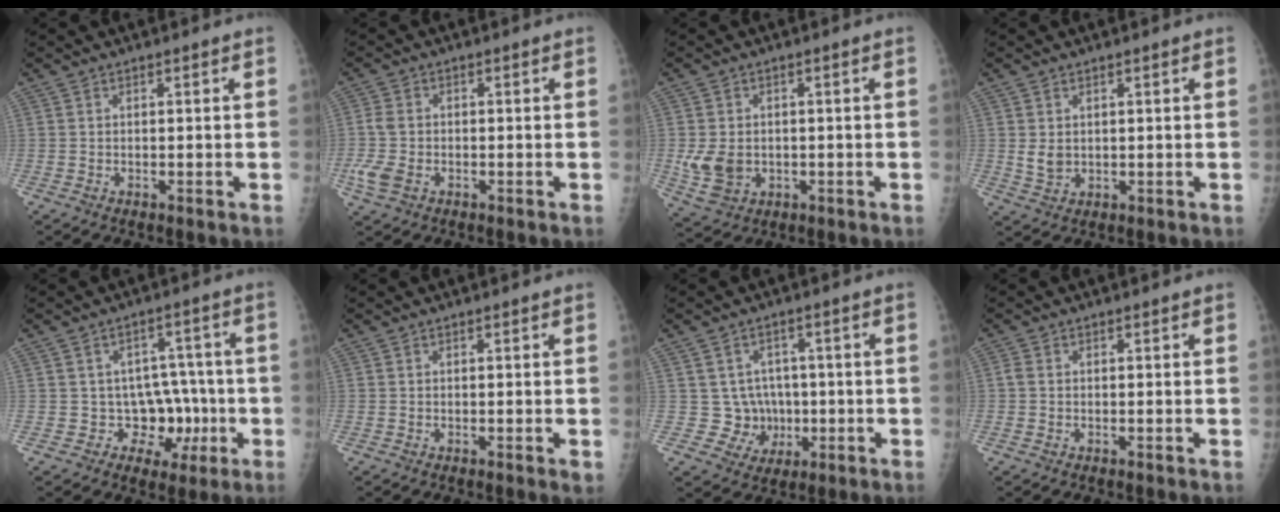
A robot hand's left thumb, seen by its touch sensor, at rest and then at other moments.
{"total": 5.1, "force": [-1.4, 3.6, 3.3], "torque": [-0.083, 0.007, -0.027]}
{"total": 6.5, "force": [-0.7, 5.2, 3.9], "torque": [-0.064, -0.004, 0.000]}
{"total": 2.8, "force": [0.6, 2.1, 1.8], "torque": [-0.026, -0.010, 0.019]}
{"total": 8.4, "force": [-1.8, 7.2, 3.8], "torque": [0.008, 0.021, -0.019]}
{"total": 0.7, "force": [0.0, 0.2, 0.7], "torque": [-0.013, -0.004, 0.000]}
{"total": 6.3, "force": [-0.1, 6.2, 1.1], "torque": [0.022, 0.012, 0.006]}
{"total": 1.3, "force": [-0.1, 0.9, 0.9], "torque": [-0.026, -0.003, -0.005]}